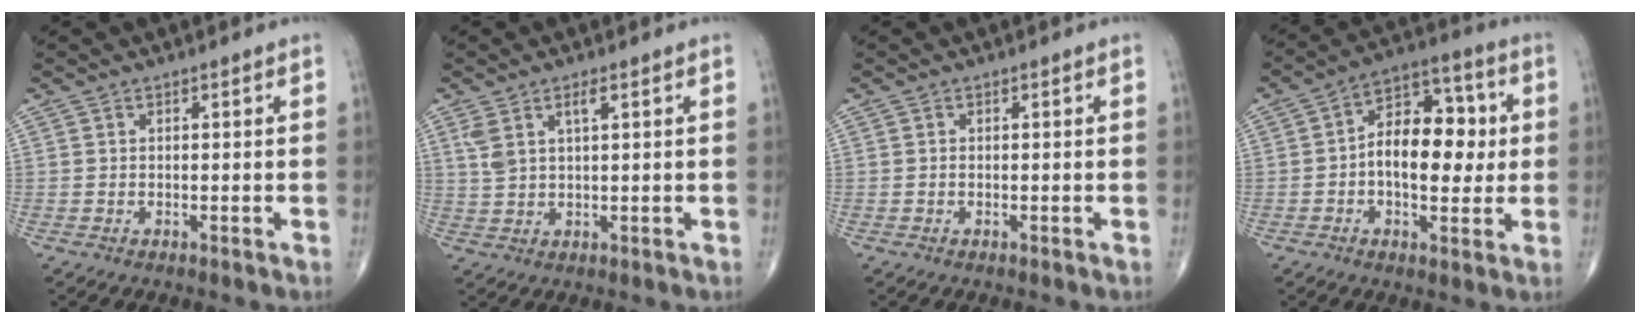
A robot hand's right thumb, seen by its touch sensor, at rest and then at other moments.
{"total": 4.6, "force": [2.1, 1.7, 3.8], "torque": [-0.081, 0.002, 0.049]}
{"total": 0.0}
{"total": 13.9, "force": [0.2, 8.1, 11.3], "torque": [-0.139, 0.027, -0.005]}